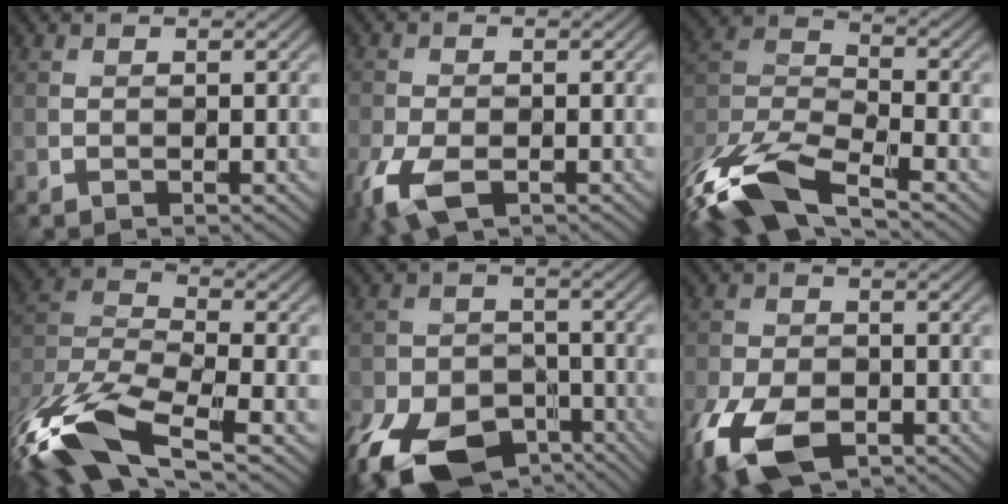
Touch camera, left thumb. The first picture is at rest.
{"total": 6.2, "force": [-3.0, 3.4, 4.3], "torque": [-0.107, -0.014, -0.065]}
{"total": 14.1, "force": [-9.3, 4.7, 9.4], "torque": [-0.223, -0.020, -0.191]}
{"total": 14.8, "force": [-8.8, 5.3, 10.6], "torque": [-0.262, -0.019, -0.177]}
{"total": 14.8, "force": [-9.1, 8.4, 8.0], "torque": [-0.182, -0.045, -0.150]}
{"total": 10.9, "force": [-6.0, 5.7, 7.0], "torque": [-0.171, -0.032, -0.118]}